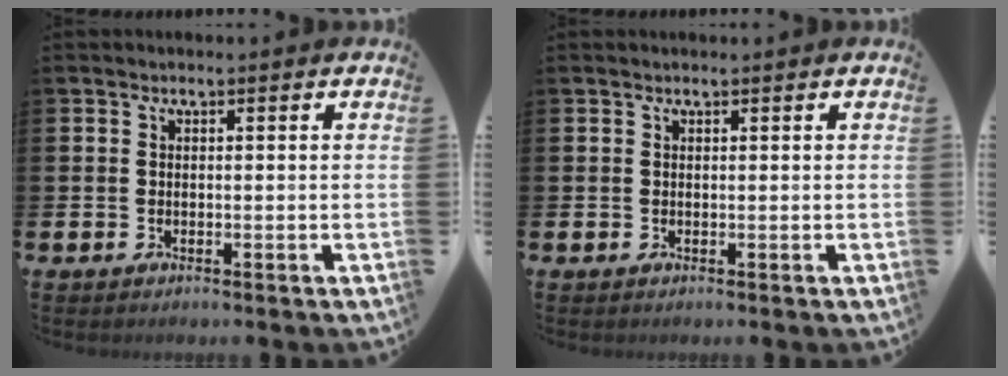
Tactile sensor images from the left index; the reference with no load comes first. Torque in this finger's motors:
{"motor_torque": [-0.04, -1.02, -0.05, -0.01]}